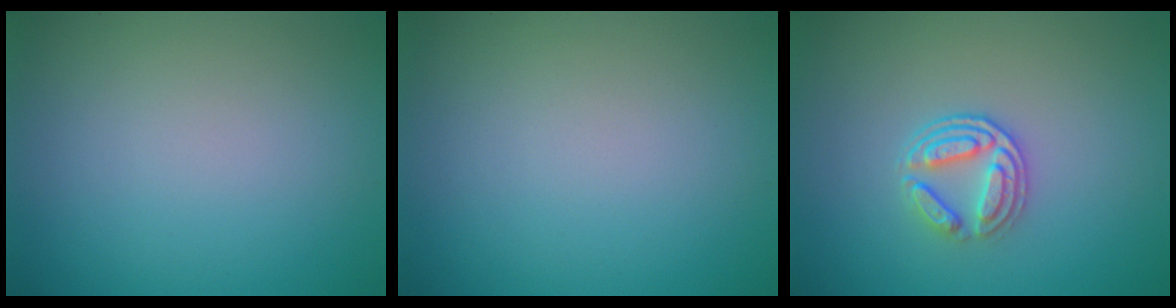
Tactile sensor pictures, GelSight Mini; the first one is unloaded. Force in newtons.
{"total": 0.0}
{"total": 3.1, "press": 2.6, "slide": 1.7}